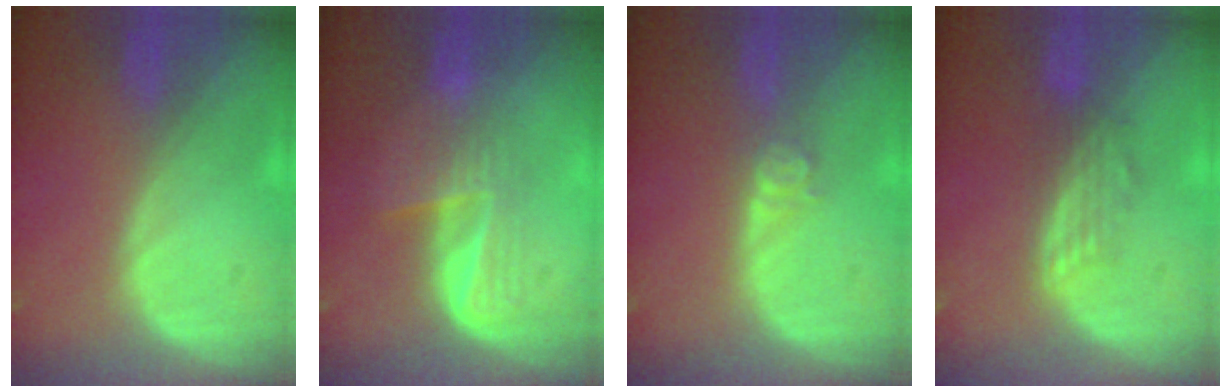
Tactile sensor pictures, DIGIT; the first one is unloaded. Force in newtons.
{"total": 7.0, "press": 5.7, "slide": 4.0}
{"total": 2.7, "press": 2.2, "slide": 1.5}
{"total": 3.3, "press": 3.1, "slide": 1.2}